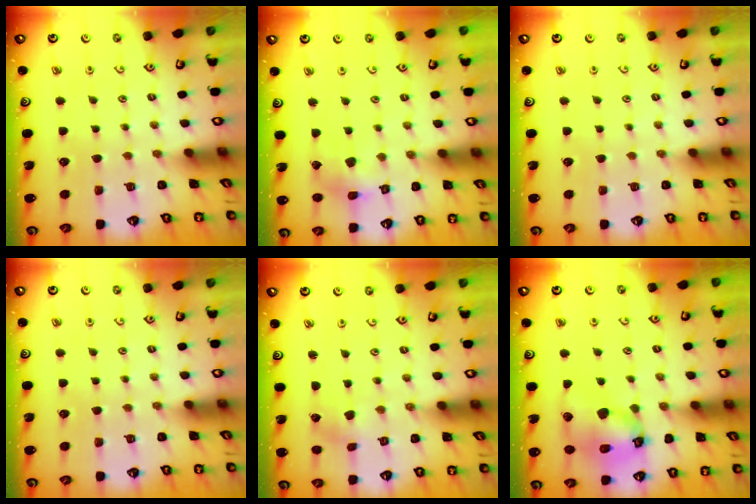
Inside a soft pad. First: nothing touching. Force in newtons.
{"total": 5.7, "press": 5.7, "slide": 0.6}
{"total": 0.0}
{"total": 0.0}
{"total": 0.6, "press": 0.6, "slide": 0.1}
{"total": 14.8, "press": 14.7, "slide": 1.7}